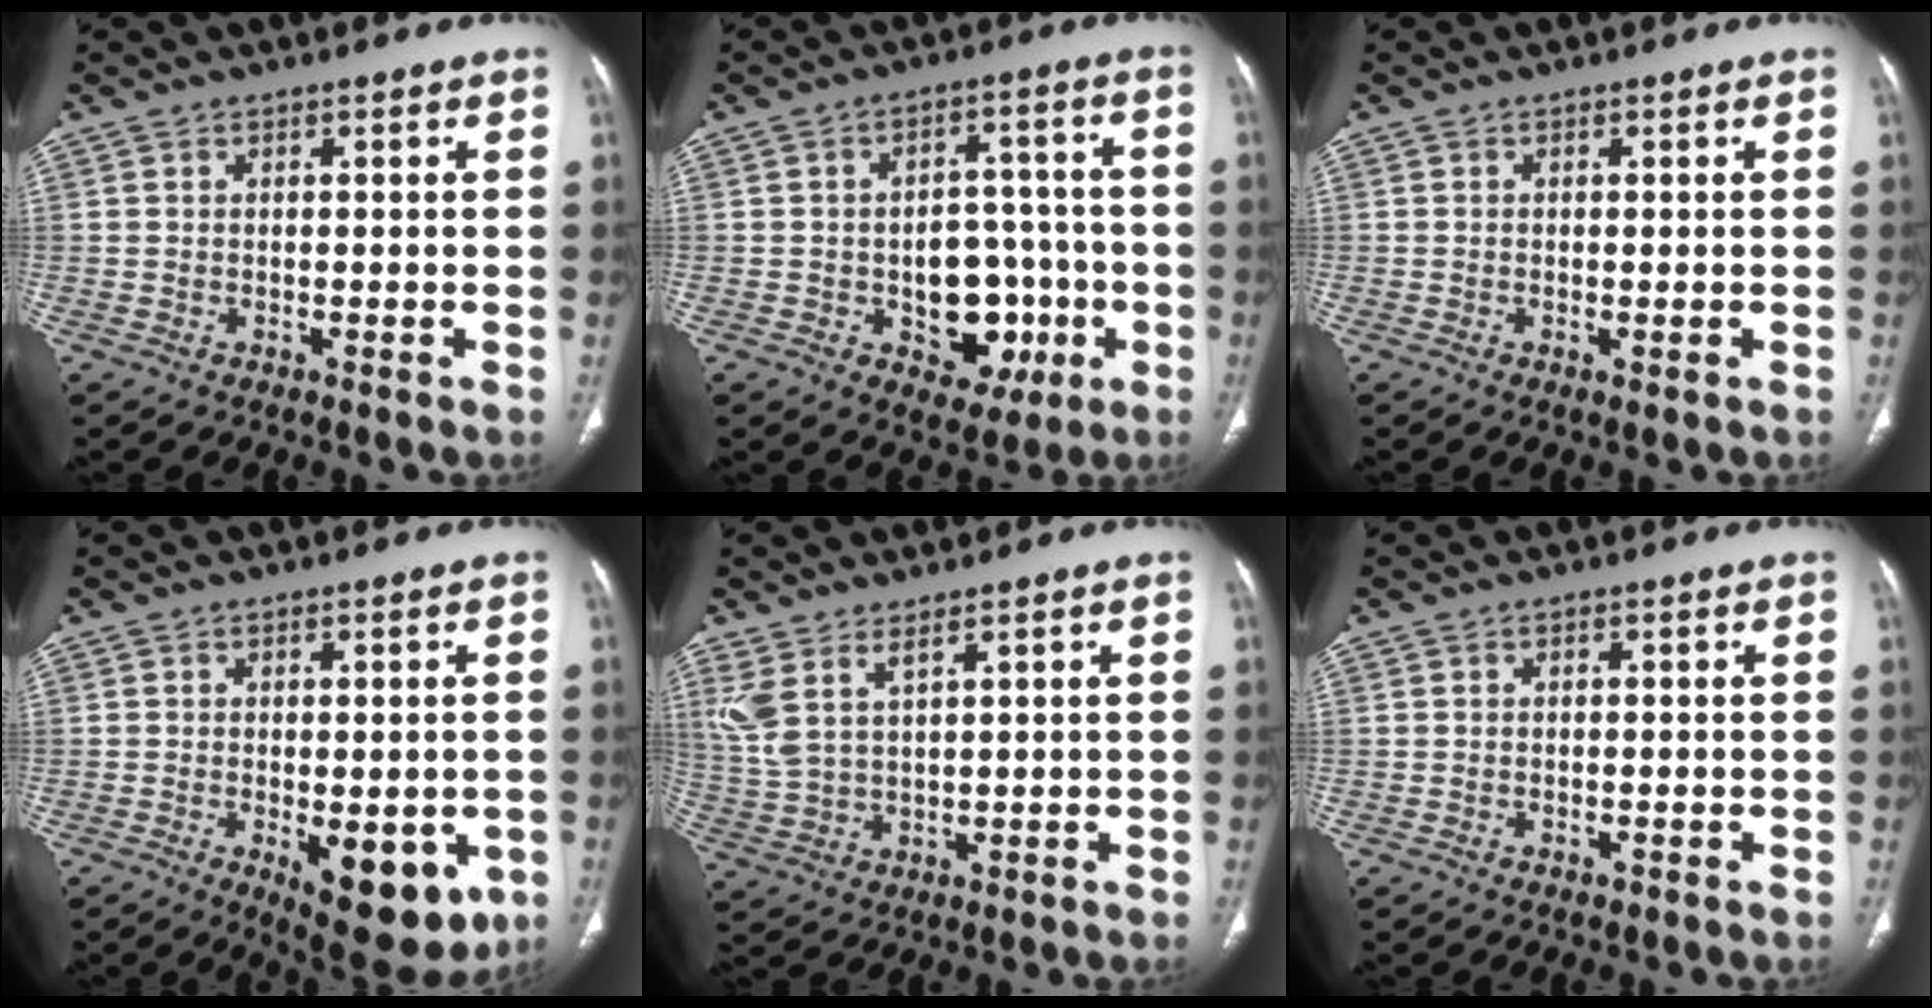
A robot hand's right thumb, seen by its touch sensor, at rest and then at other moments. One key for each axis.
{"total": 11.8, "fx": -3.1, "fy": 8.2, "fz": 8.0, "tx": -0.061, "ty": 0.031, "tz": -0.032}
{"total": 0.6, "fx": -0.2, "fy": 0.2, "fz": 0.6, "tx": -0.014, "ty": -0.004, "tz": -0.003}
{"total": 11.7, "fx": -3.7, "fy": 5.4, "fz": 9.8, "tx": -0.105, "ty": -0.009, "tz": -0.035}
{"total": 6.5, "fx": 3.7, "fy": 2.3, "fz": 4.8, "tx": -0.116, "ty": -0.015, "tz": 0.089}
{"total": 0.5, "fx": -0.3, "fy": 0.3, "fz": 0.2, "tx": -0.004, "ty": 0.000, "tz": -0.006}